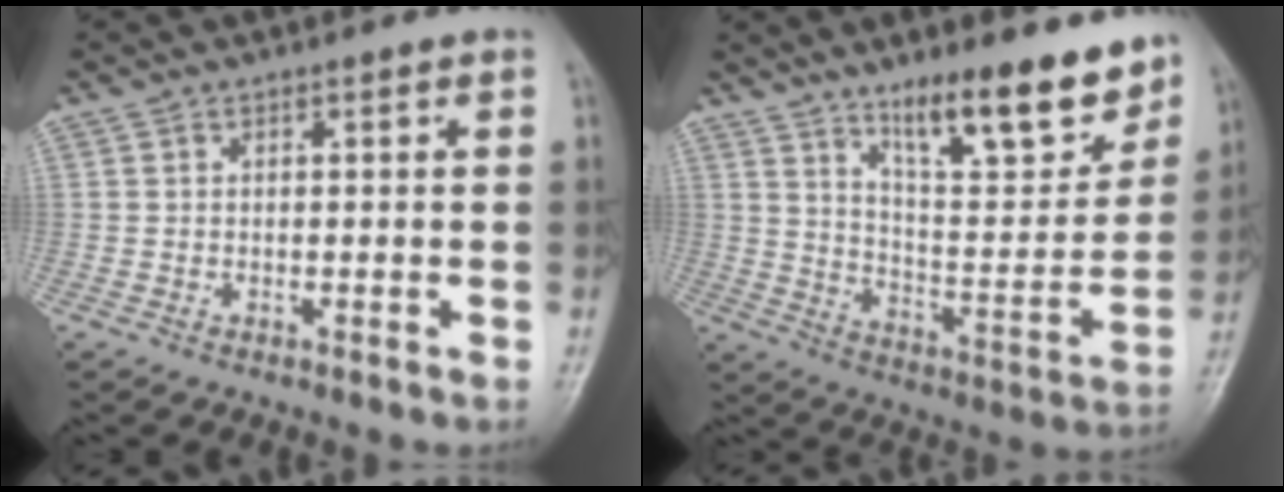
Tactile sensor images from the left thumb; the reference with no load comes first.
{"total": 17.1, "force": [12.0, 4.5, 11.2], "torque": [-0.133, -0.080, 0.199]}